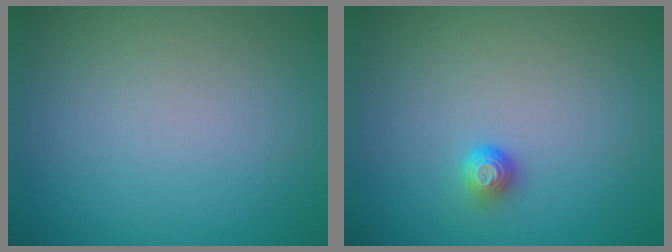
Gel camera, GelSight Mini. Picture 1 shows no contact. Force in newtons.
{"total": 1.2, "press": 0.9, "slide": 0.8}